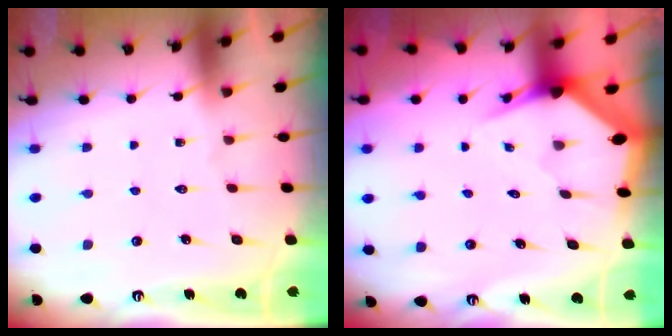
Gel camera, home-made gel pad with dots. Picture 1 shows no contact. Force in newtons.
{"total": 3.4, "press": 3.4, "slide": 0.2}